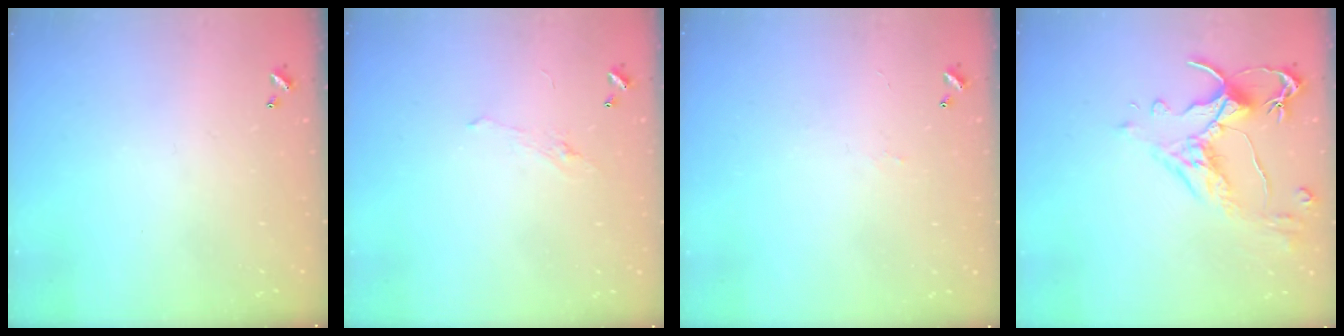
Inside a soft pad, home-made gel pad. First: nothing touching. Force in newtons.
{"total": 2.2, "press": 2.1, "slide": 0.8}
{"total": 3.2, "press": 3.2, "slide": 0.5}
{"total": 2.6, "press": 2.2, "slide": 1.3}